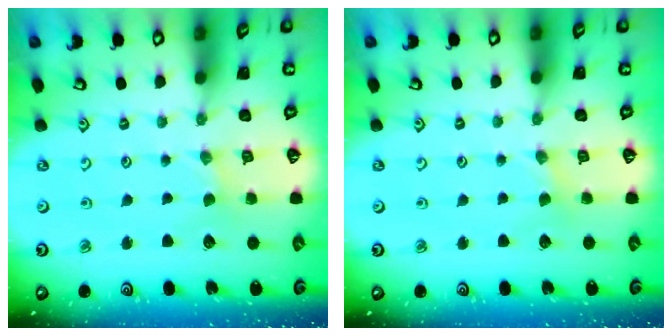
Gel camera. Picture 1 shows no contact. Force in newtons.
{"total": 1.6, "press": 1.5, "slide": 0.3}